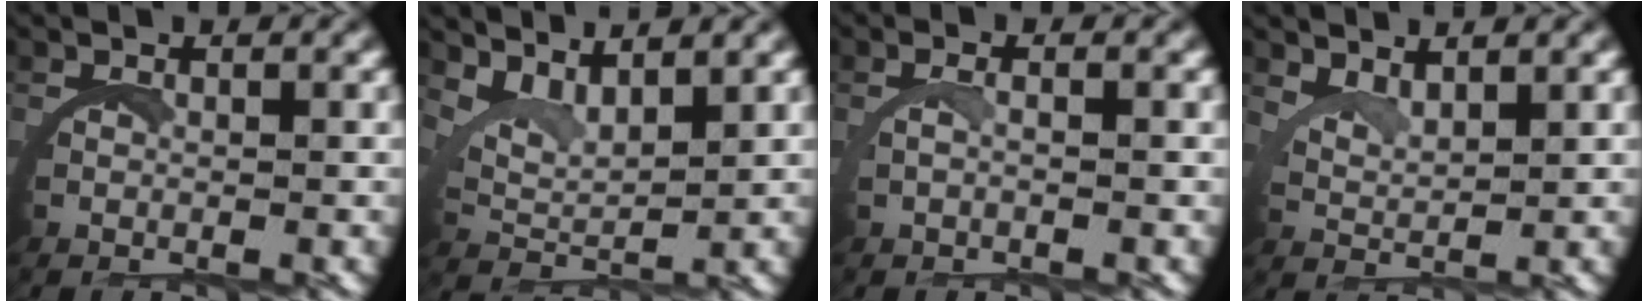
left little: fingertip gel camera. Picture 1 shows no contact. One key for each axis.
{"total": 4.4, "fx": 3.4, "fy": 1.8, "fz": 2.1, "tx": -0.059, "ty": -0.001, "tz": 0.055}
{"total": 1.1, "fx": -0.2, "fy": -0.2, "fz": 1.1, "tx": -0.030, "ty": 0.001, "tz": 0.002}
{"total": 2.8, "fx": 2.7, "fy": 0.1, "fz": 0.8, "tx": -0.028, "ty": -0.005, "tz": 0.050}